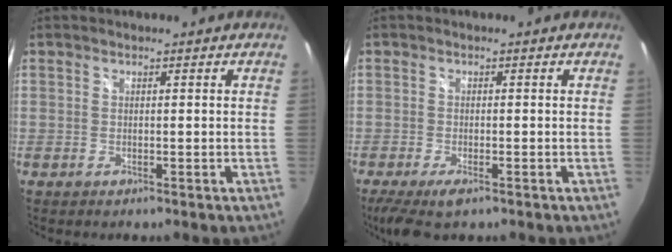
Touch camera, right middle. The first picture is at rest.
{"total": 6.3, "force": [-4.2, 1.8, 4.3], "torque": [-0.099, -0.028, -0.072]}